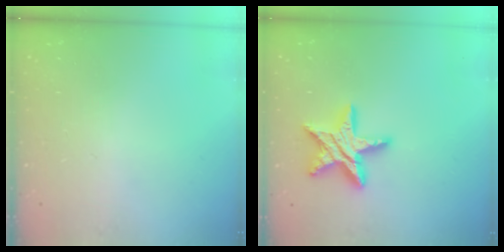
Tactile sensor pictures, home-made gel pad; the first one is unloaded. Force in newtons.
{"total": 15.8, "press": 15.7, "slide": 1.4}